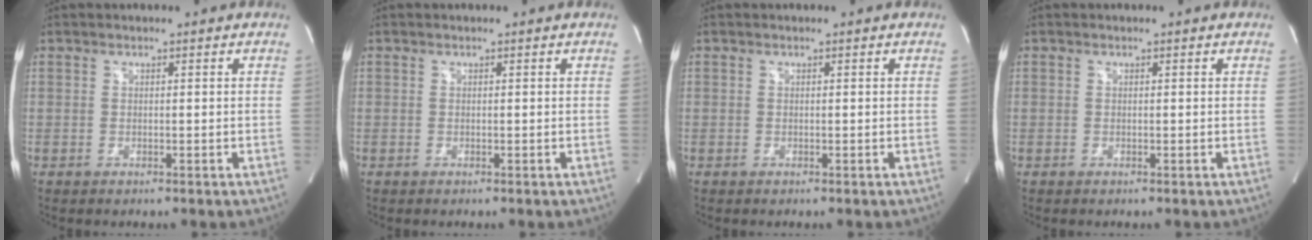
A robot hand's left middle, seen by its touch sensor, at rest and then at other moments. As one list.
[{"total": 0.0}, {"total": 0.0}, {"total": 0.0}]